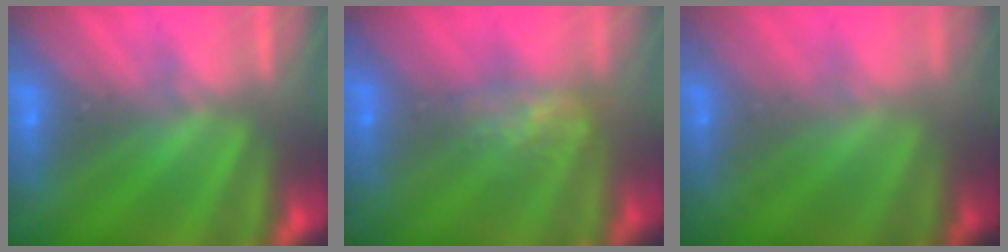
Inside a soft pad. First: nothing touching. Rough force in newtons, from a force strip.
{"total": 4.5}
{"total": 1.7}